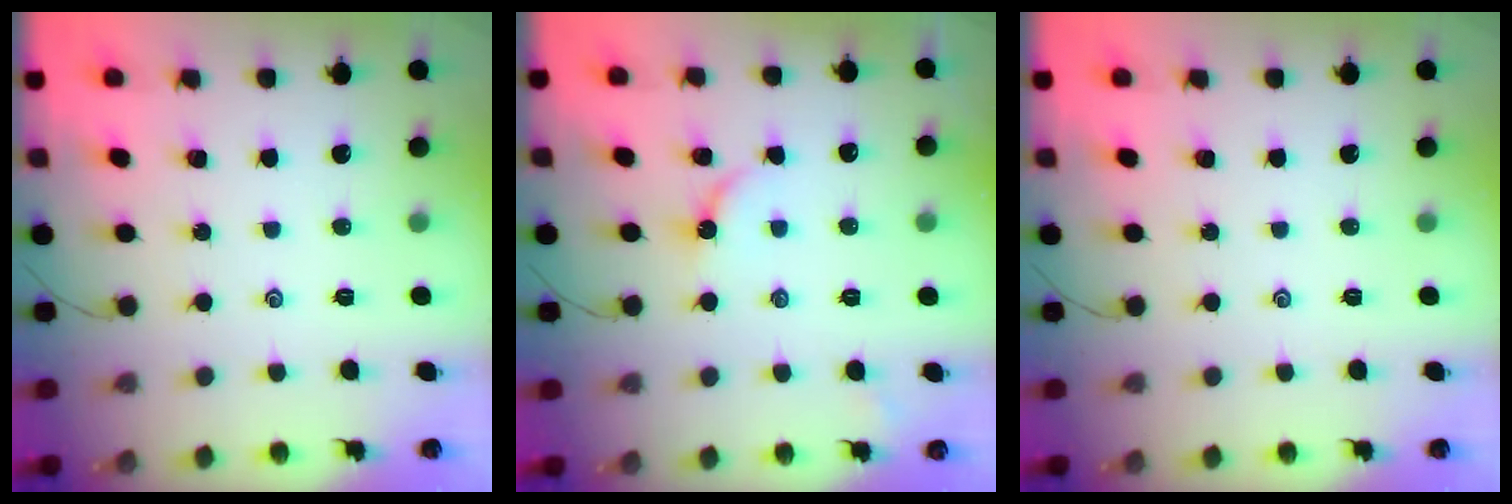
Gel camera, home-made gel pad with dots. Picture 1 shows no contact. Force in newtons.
{"total": 3.7, "press": 3.7, "slide": 0.4}
{"total": 0.0}